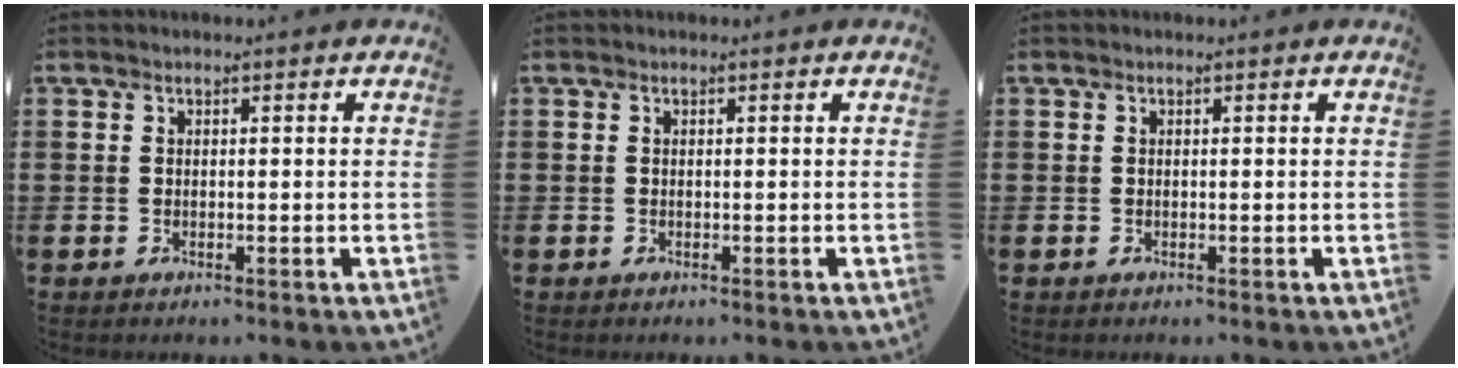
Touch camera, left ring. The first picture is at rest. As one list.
[{"total": 0.0}, {"total": 0.0}]